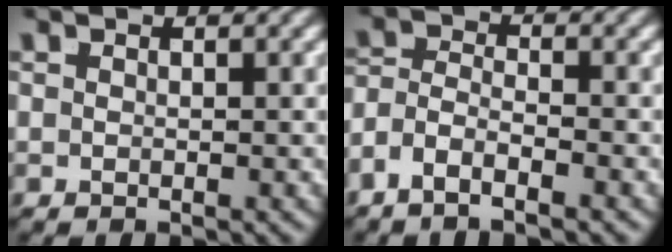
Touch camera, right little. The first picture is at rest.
{"total": 3.9, "force": [-2.3, 2.4, 2.1], "torque": [-0.049, -0.020, -0.039]}